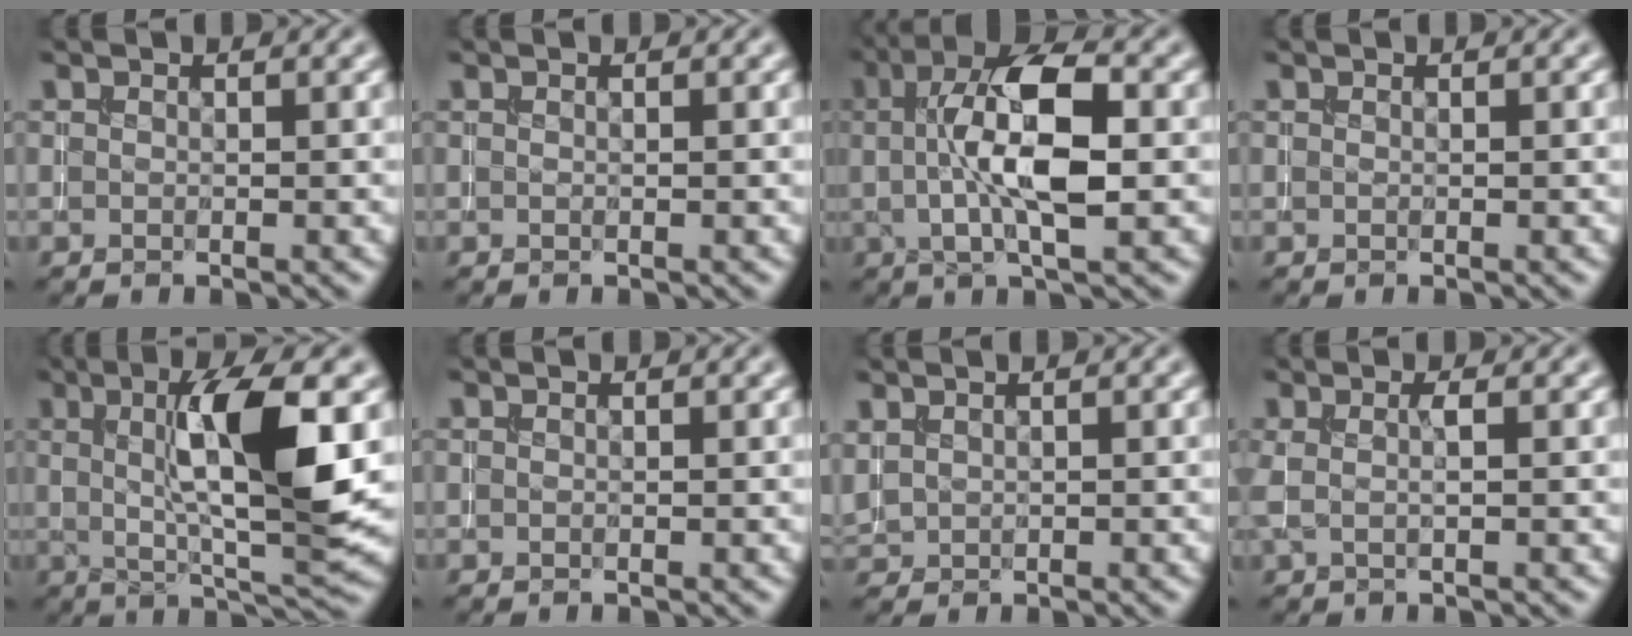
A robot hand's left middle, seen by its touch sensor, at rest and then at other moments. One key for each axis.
{"total": 0.0}
{"total": 8.2, "fx": 0.8, "fy": 2.6, "fz": 7.7, "tx": -0.129, "ty": 0.009, "tz": 0.009}
{"total": 0.0}
{"total": 9.7, "fx": 1.8, "fy": 2.1, "fz": 9.3, "tx": -0.139, "ty": -0.004, "tz": 0.035}
{"total": 0.0}
{"total": 1.5, "fx": 1.0, "fy": 0.8, "fz": 0.7, "tx": -0.019, "ty": 0.007, "tz": 0.022}
{"total": 1.4, "fx": 0.2, "fy": 0.1, "fz": 1.4, "tx": -0.030, "ty": 0.005, "tz": 0.002}